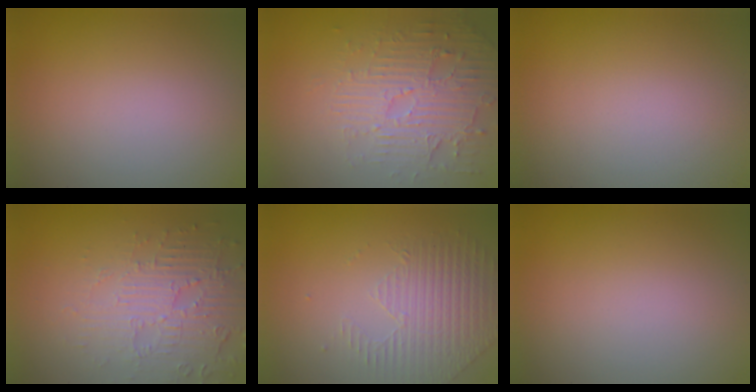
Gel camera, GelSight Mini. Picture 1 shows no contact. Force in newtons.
{"total": 4.3, "press": 3.7, "slide": 2.1}
{"total": 0.0}
{"total": 4.3, "press": 3.8, "slide": 2.0}
{"total": 2.1, "press": 1.8, "slide": 1.0}
{"total": 0.0}